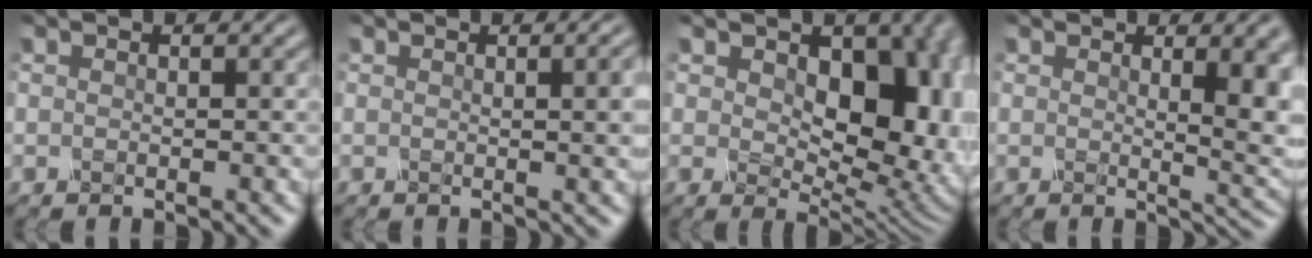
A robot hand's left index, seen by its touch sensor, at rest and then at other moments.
{"total": 4.0, "force": [0.6, 1.5, 3.7], "torque": [-0.022, 0.010, 0.007]}
{"total": 10.4, "force": [1.6, 6.8, 7.8], "torque": [-0.112, -0.020, 0.029]}
{"total": 6.5, "force": [1.3, 2.2, 6.0], "torque": [-0.055, -0.006, 0.024]}